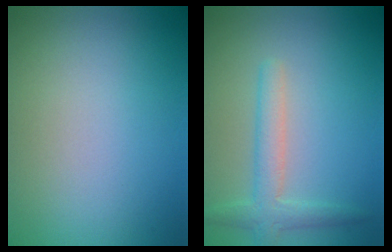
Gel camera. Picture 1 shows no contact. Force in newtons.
{"total": 2.8, "press": 2.8, "slide": 0.1}